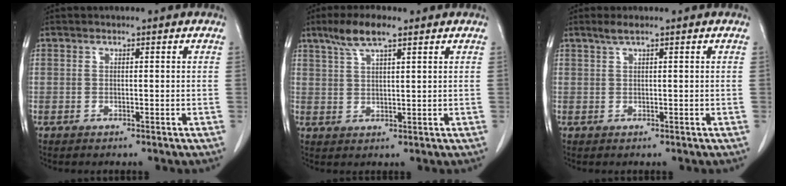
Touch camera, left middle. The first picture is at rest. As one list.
[{"total": 5.8, "force": [4.0, 1.0, 4.1], "torque": [-0.090, 0.011, 0.077]}, {"total": 1.6, "force": [1.1, 0.0, 1.1], "torque": [-0.028, 0.007, 0.025]}]